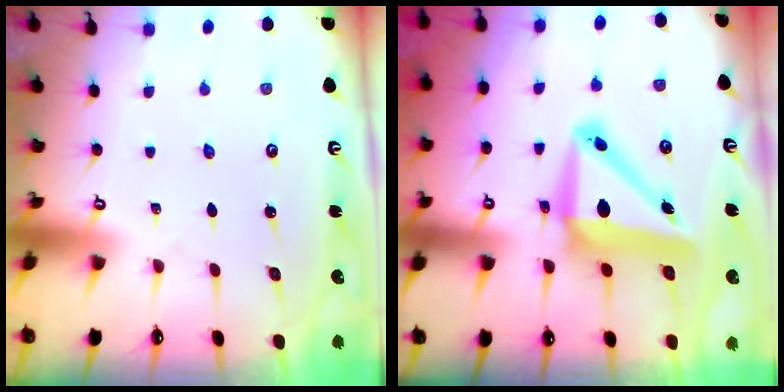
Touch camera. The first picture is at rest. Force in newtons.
{"total": 10.9, "press": 10.6, "slide": 2.4}